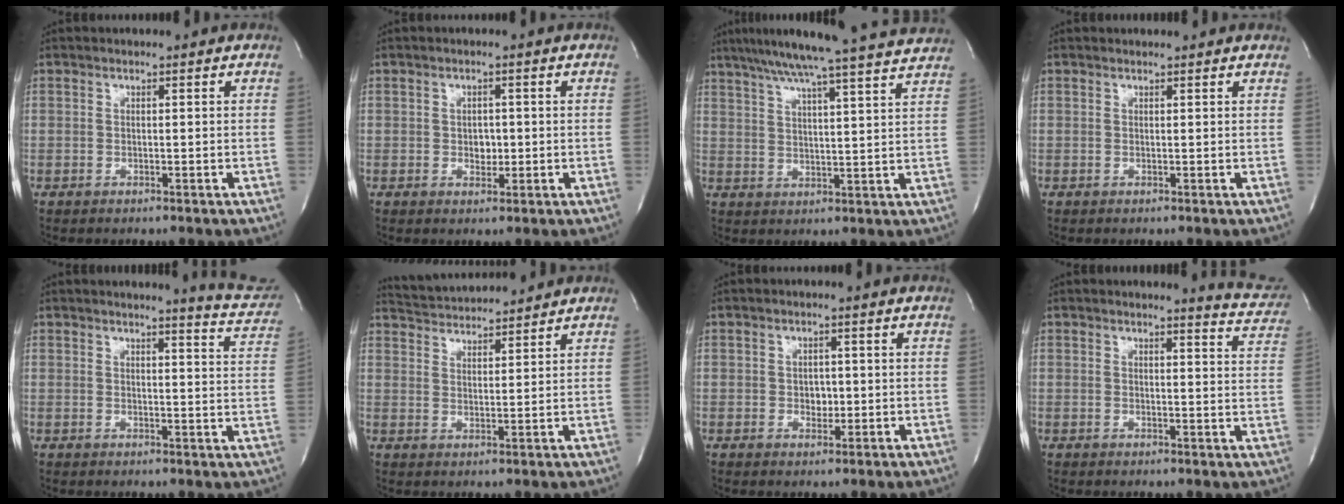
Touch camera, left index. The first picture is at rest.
{"total": 2.1, "force": [-0.5, 1.5, 1.3], "torque": [-0.018, -0.002, -0.007]}
{"total": 20.8, "force": [18.2, -0.7, 10.0], "torque": [-0.170, -0.006, 0.242]}
{"total": 1.0, "force": [1.0, 0.3, 0.1], "torque": [-0.014, 0.006, 0.006]}
{"total": 8.0, "force": [7.7, 0.1, 2.0], "torque": [-0.016, -0.054, 0.062]}
{"total": 7.7, "force": [7.6, 0.2, 1.4], "torque": [-0.037, 0.018, 0.126]}
{"total": 2.0, "force": [-0.5, 1.5, 1.3], "torque": [-0.016, -0.002, -0.007]}
{"total": 6.4, "force": [6.4, 0.3, 0.8], "torque": [0.001, -0.050, 0.043]}